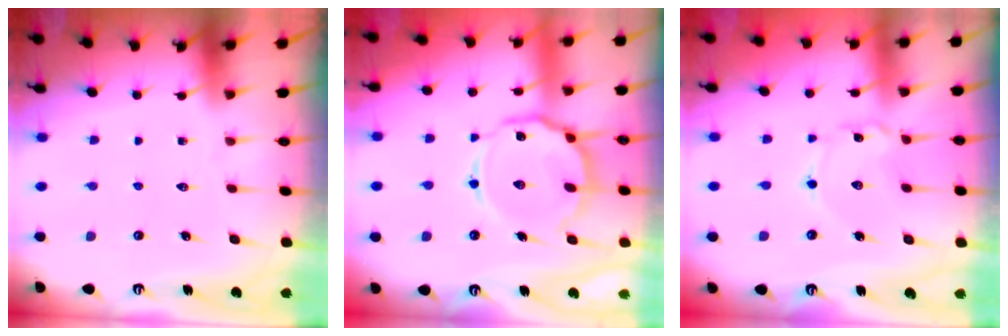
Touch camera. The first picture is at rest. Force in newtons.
{"total": 13.8, "press": 13.8, "slide": 1.3}
{"total": 1.9, "press": 1.9, "slide": 0.2}